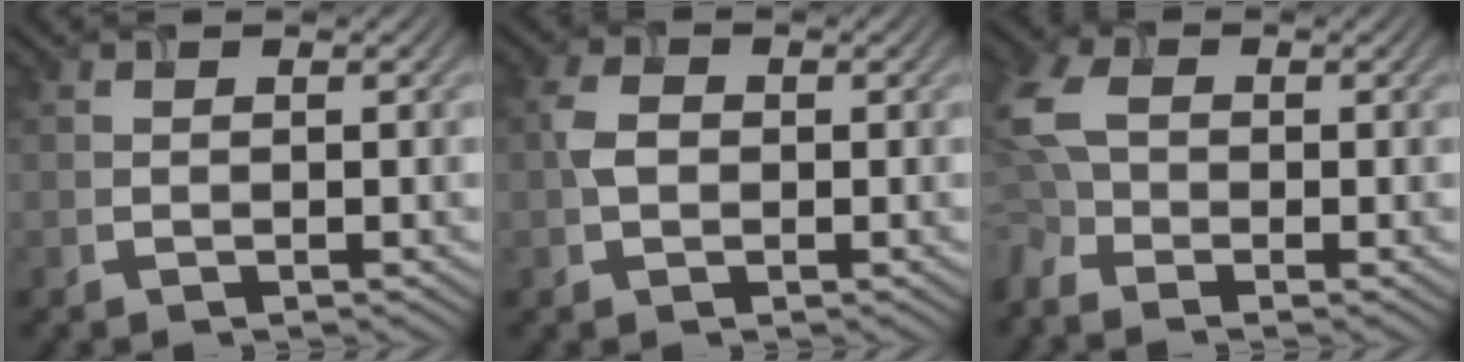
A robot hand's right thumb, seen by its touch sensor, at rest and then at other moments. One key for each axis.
{"total": 2.4, "fx": -0.1, "fy": 1.8, "fz": 1.6, "tx": -0.035, "ty": 0.004, "tz": -0.005}
{"total": 7.5, "fx": -2.4, "fy": 4.6, "fz": 5.5, "tx": -0.167, "ty": -0.008, "tz": -0.061}